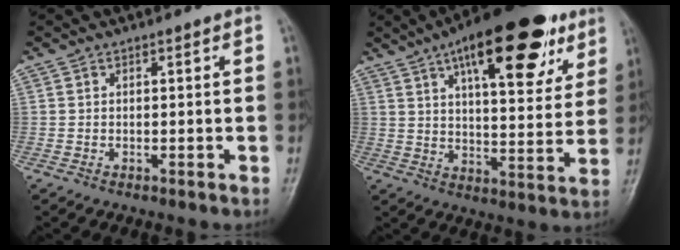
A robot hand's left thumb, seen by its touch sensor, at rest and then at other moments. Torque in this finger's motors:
{"motor_torque": [2.01, 1.27, 2.23, -0.54, 0.47]}